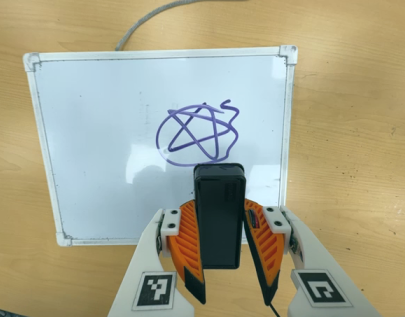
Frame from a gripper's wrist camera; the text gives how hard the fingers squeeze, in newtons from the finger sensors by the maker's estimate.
{"total": 8.4, "left": 6.7, "right": 10.1}